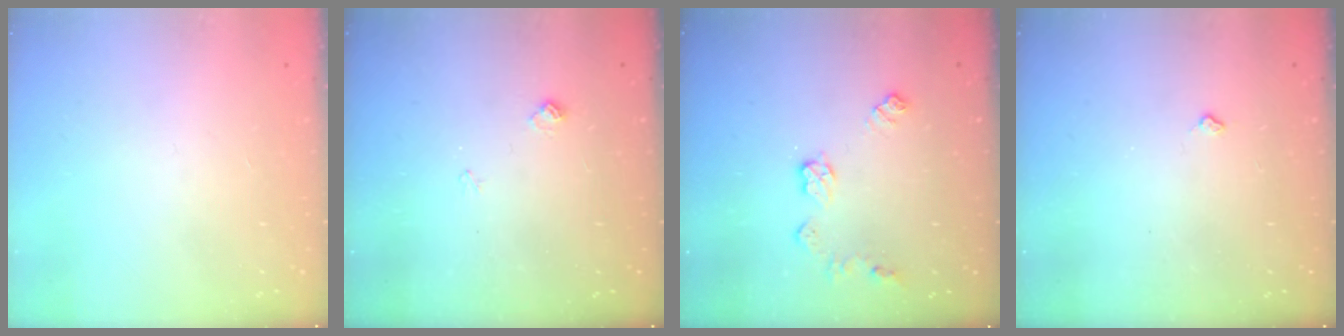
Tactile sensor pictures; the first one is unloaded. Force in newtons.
{"total": 5.9, "press": 5.8, "slide": 0.5}
{"total": 7.8, "press": 7.8, "slide": 0.3}
{"total": 2.8, "press": 2.8, "slide": 0.4}